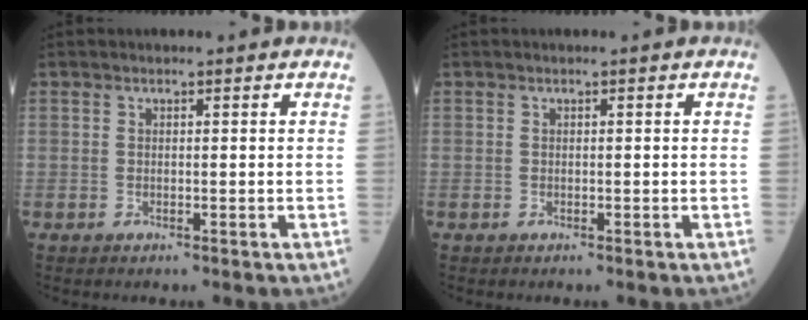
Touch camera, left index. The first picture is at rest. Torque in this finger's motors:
{"motor_torque": [-0.05, 0.05, -0.01, 0.00]}